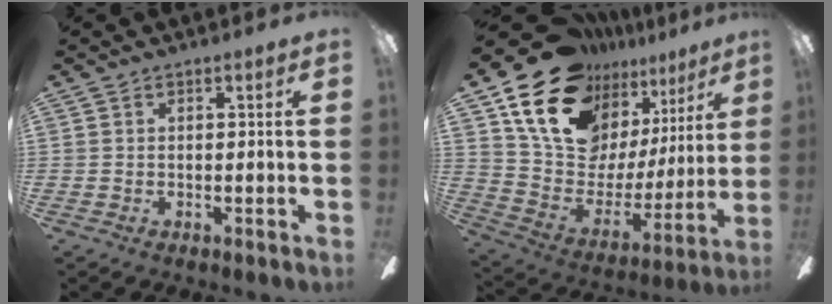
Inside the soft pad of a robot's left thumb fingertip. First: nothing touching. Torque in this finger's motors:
{"motor_torque": [0.87, 0.54, 1.38, -1.39, 0.39]}